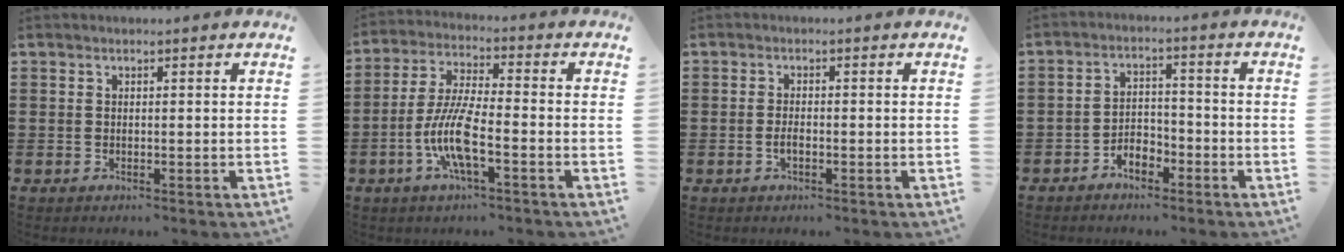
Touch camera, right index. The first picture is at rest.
{"total": 8.9, "force": [-3.2, 1.8, 8.1], "torque": [-0.187, -0.019, -0.067]}
{"total": 1.5, "force": [-0.6, 0.5, 1.3], "torque": [-0.026, -0.002, -0.010]}
{"total": 3.3, "force": [-2.6, 1.6, 1.3], "torque": [-0.026, 0.007, -0.052]}